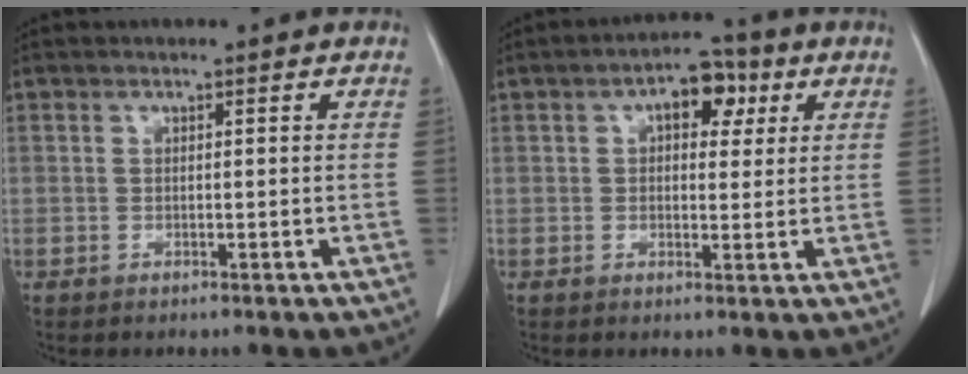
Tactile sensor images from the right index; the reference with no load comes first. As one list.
[{"total": 6.3, "force": [2.4, 3.3, 4.8], "torque": [-0.068, 0.021, 0.031]}]